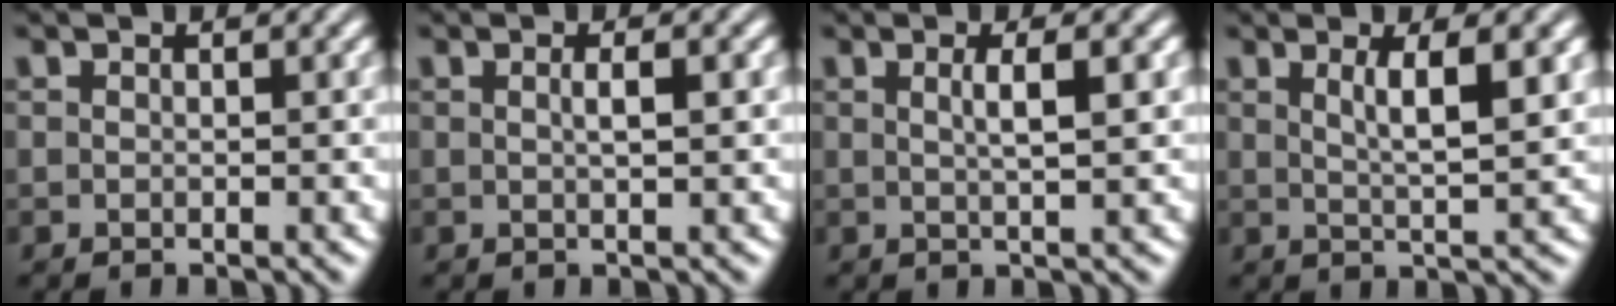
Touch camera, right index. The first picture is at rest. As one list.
[{"total": 2.9, "force": [-0.1, -2.8, 0.7], "torque": [0.013, -0.009, 0.010]}, {"total": 2.4, "force": [0.6, -1.1, 2.0], "torque": [-0.023, -0.001, 0.015]}, {"total": 3.4, "force": [1.2, -1.1, 3.0], "torque": [-0.037, -0.003, 0.029]}]